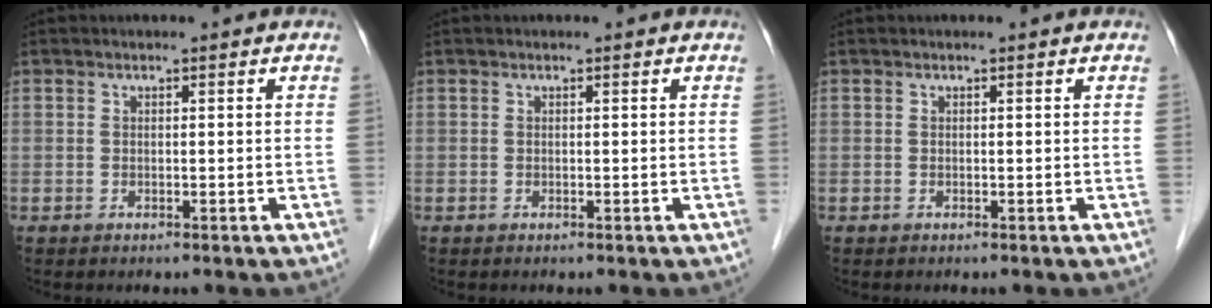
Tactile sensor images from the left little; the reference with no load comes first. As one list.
[{"total": 0.0}, {"total": 0.0}]